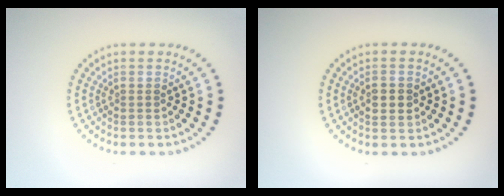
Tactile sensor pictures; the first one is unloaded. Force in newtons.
{"total": 2.1, "press": 2.1, "slide": 0.0}